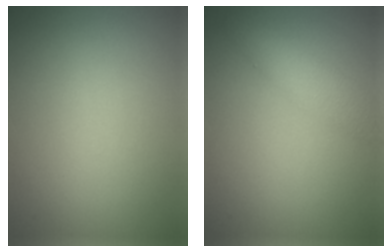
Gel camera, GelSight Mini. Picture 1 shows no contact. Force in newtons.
{"total": 3.1, "press": 3.1, "slide": 0.1}